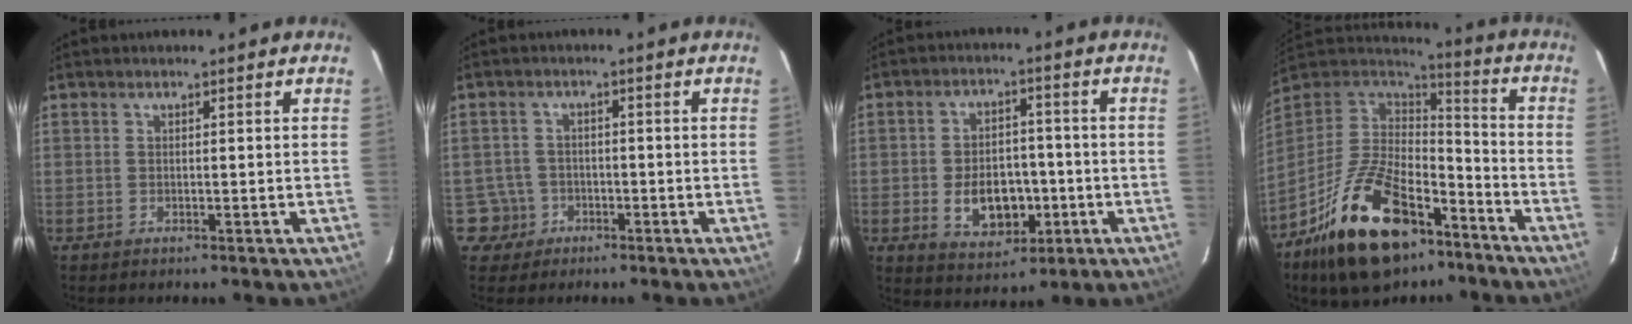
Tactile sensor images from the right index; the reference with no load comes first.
{"total": 4.5, "force": [-1.9, 4.1, -0.2], "torque": [-0.004, 0.021, -0.033]}
{"total": 10.2, "force": [-2.7, 7.0, 7.0], "torque": [-0.137, 0.003, -0.025]}
{"total": 25.5, "force": [-15.4, 12.6, 15.9], "torque": [-0.316, -0.005, -0.248]}